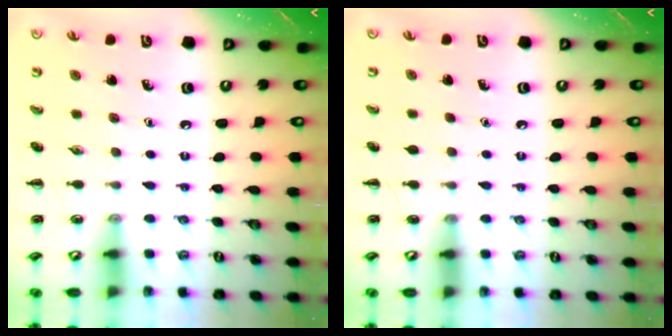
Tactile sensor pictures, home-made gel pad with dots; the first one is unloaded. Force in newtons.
{"total": 0.0}